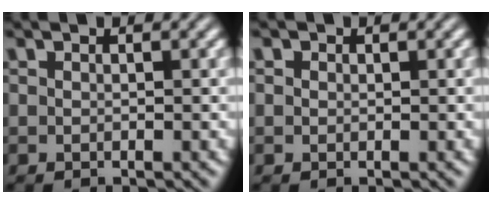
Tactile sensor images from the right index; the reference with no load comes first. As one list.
[{"total": 0.5, "force": [0.3, 0.4, 0.1], "torque": [0.000, -0.005, 0.006]}]